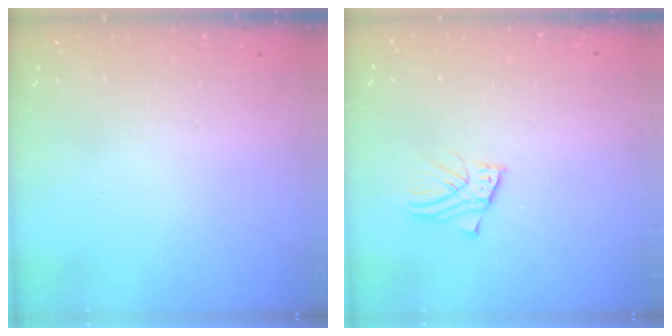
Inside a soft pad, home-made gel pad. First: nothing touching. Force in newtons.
{"total": 3.0, "press": 2.9, "slide": 0.3}